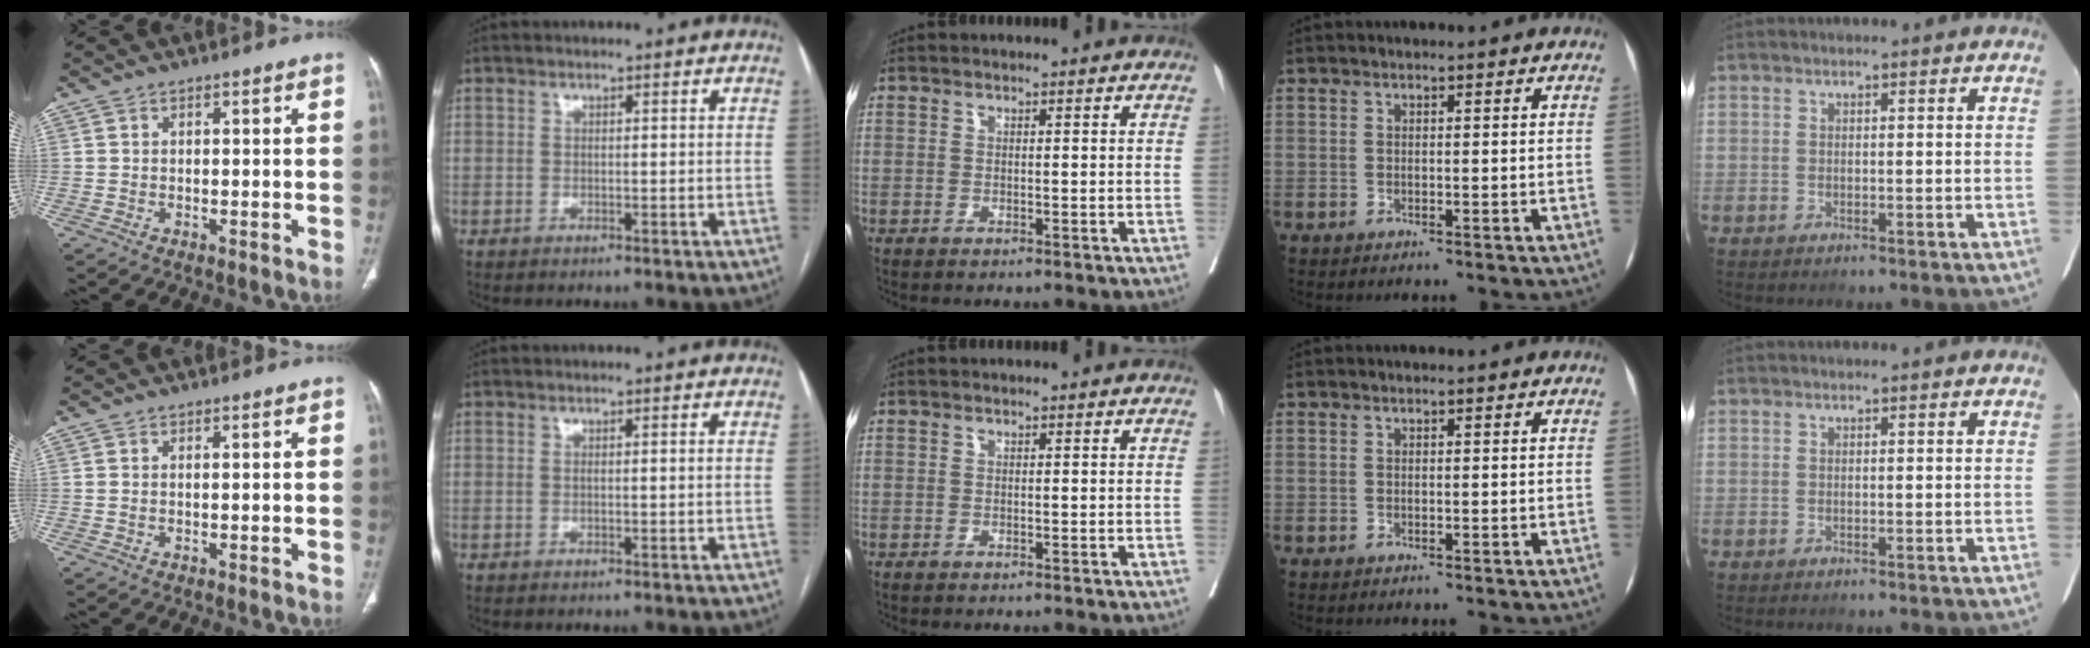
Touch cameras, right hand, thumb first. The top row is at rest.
{"thumb": {"total": 0.6, "force": [0.1, 0.2, 0.5], "torque": [-0.024, 0.007, 0.007]}, "index": {"total": 0.6, "force": [-0.1, -0.1, 0.6], "torque": [-0.013, -0.001, 0.000]}}